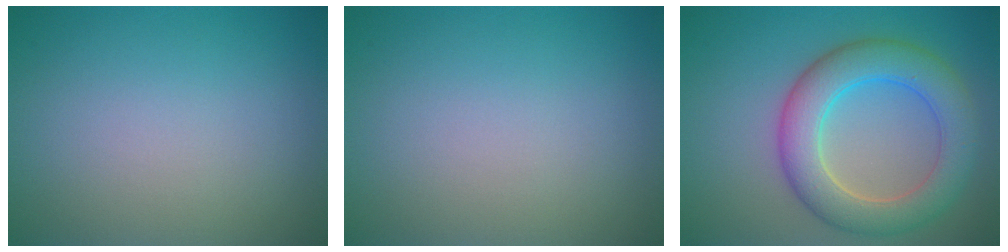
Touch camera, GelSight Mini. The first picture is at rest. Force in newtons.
{"total": 0.0}
{"total": 6.7, "press": 6.7, "slide": 0.0}